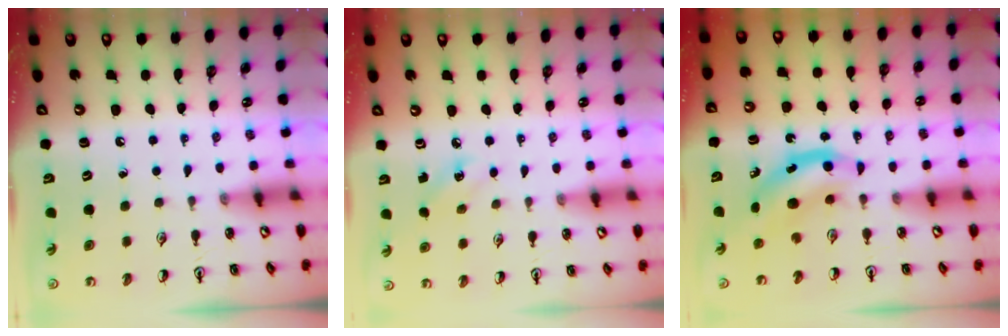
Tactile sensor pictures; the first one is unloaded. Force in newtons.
{"total": 3.8, "press": 3.6, "slide": 1.2}
{"total": 4.4, "press": 4.4, "slide": 0.5}